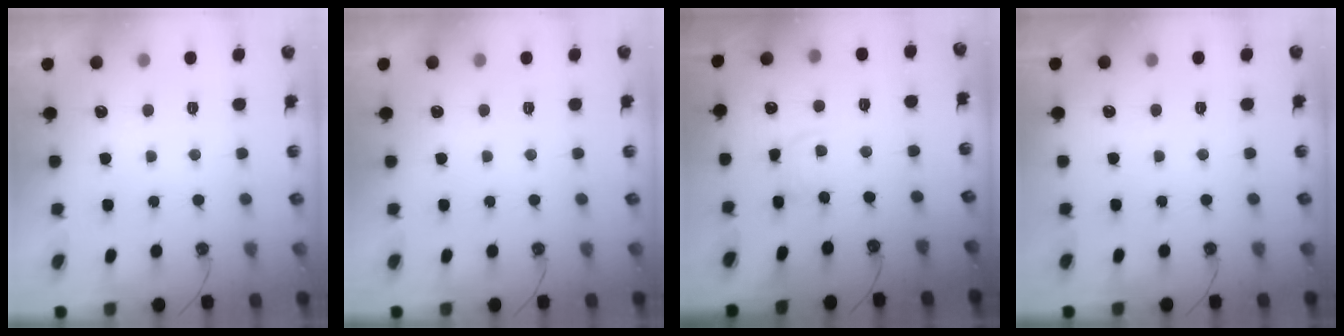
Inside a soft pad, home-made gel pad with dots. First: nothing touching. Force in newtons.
{"total": 0.0}
{"total": 4.6, "press": 4.5, "slide": 0.5}
{"total": 0.0}